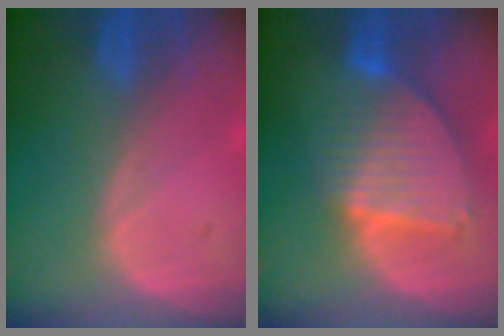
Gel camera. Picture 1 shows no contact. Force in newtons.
{"total": 8.6, "press": 7.5, "slide": 4.1}